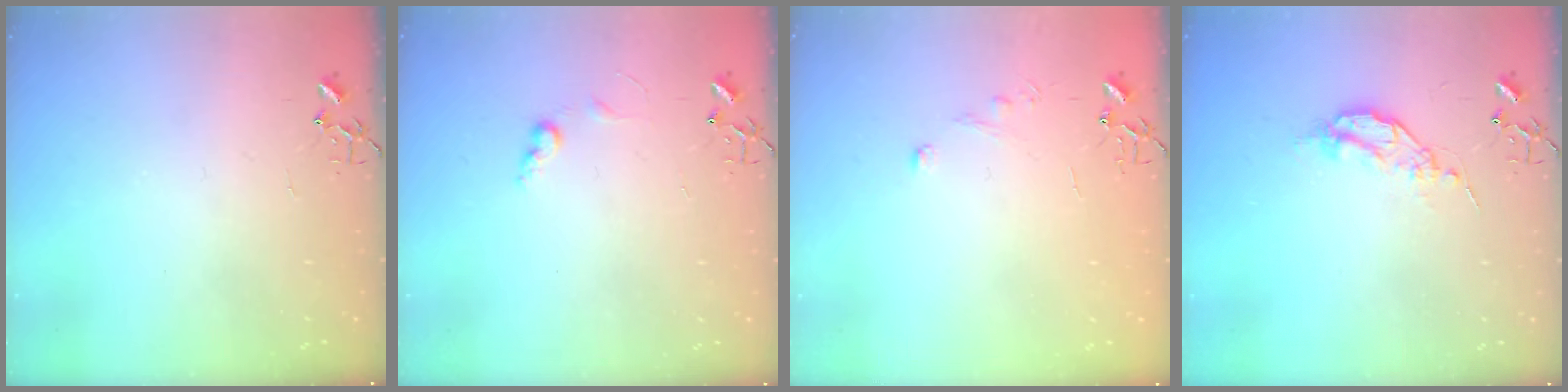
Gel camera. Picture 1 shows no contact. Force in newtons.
{"total": 6.4, "press": 6.4, "slide": 0.8}
{"total": 4.6, "press": 4.6, "slide": 0.4}
{"total": 6.6, "press": 6.5, "slide": 1.0}